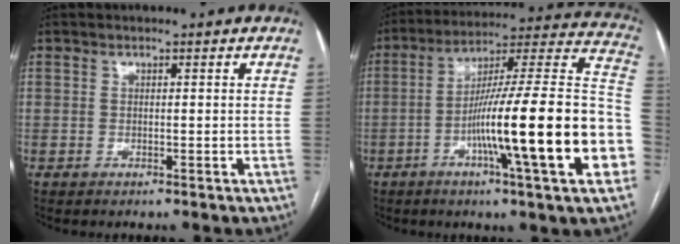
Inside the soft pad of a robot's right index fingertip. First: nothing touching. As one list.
[{"total": 26.0, "force": [-7.2, 0.5, 25.0], "torque": [-0.307, 0.003, -0.120]}]